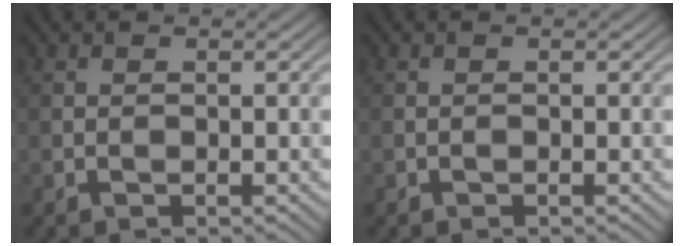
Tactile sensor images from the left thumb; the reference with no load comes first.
{"total": 0.0}